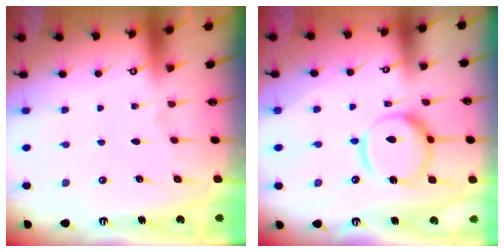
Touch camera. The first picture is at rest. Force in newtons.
{"total": 16.9, "press": 16.8, "slide": 1.8}